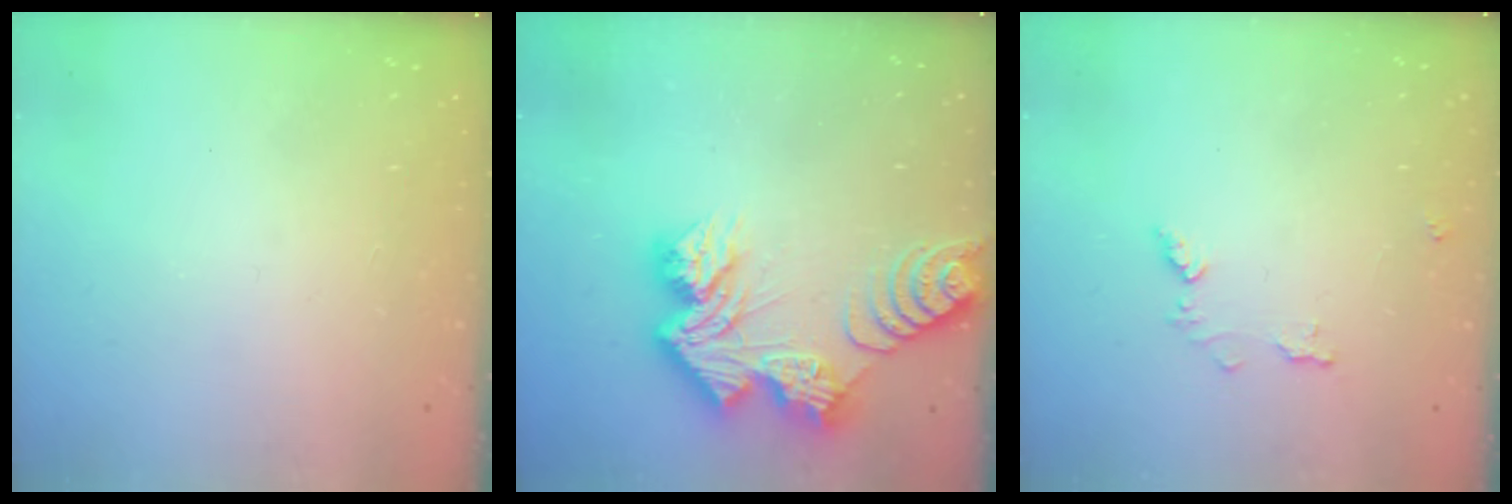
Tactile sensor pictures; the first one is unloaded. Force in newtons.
{"total": 15.0, "press": 15.0, "slide": 1.2}
{"total": 5.4, "press": 5.4, "slide": 0.5}